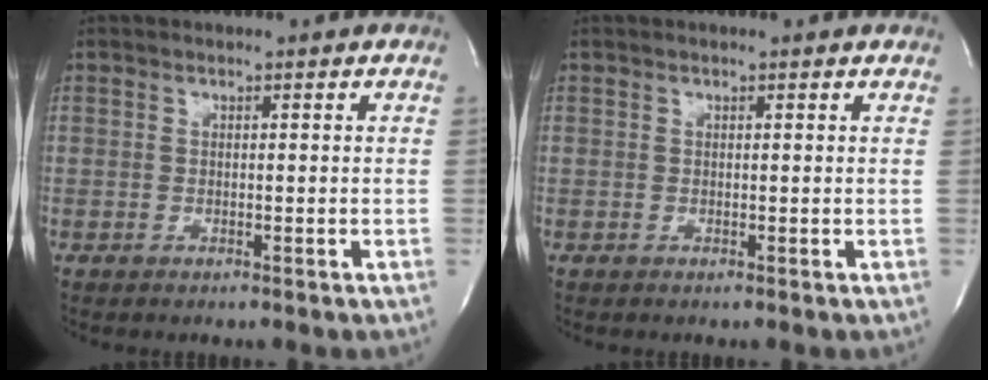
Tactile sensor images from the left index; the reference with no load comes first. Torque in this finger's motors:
{"motor_torque": [0.80, -0.74, 0.15, 0.01]}